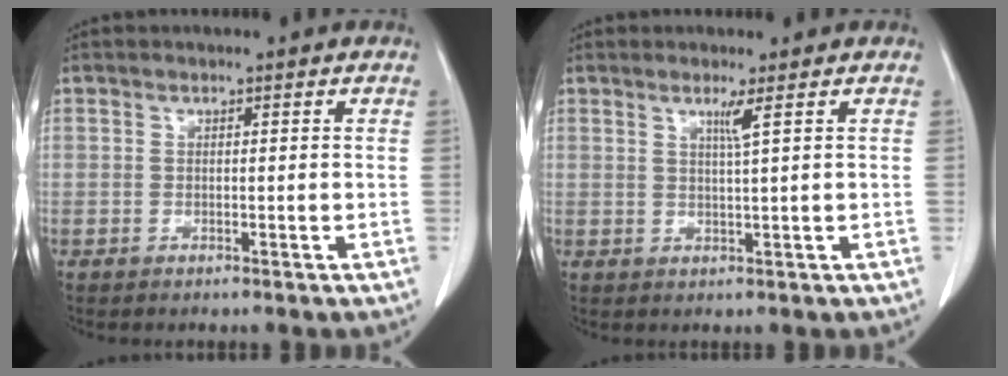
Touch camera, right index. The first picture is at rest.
{"total": 2.0, "force": [1.0, -0.7, 1.6], "torque": [-0.033, -0.008, 0.021]}